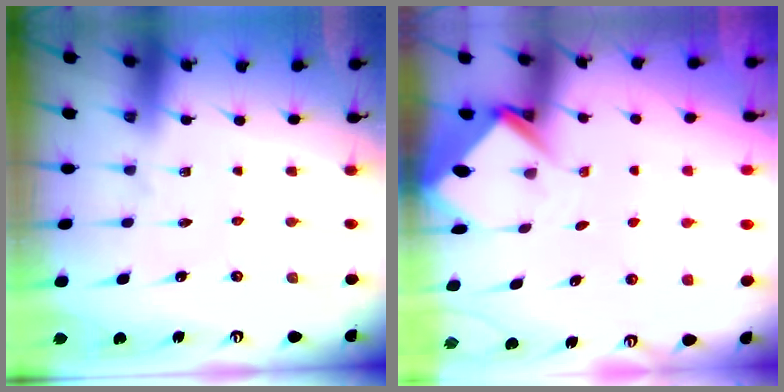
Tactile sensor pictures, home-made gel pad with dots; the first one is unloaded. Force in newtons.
{"total": 3.8, "press": 3.8, "slide": 0.2}